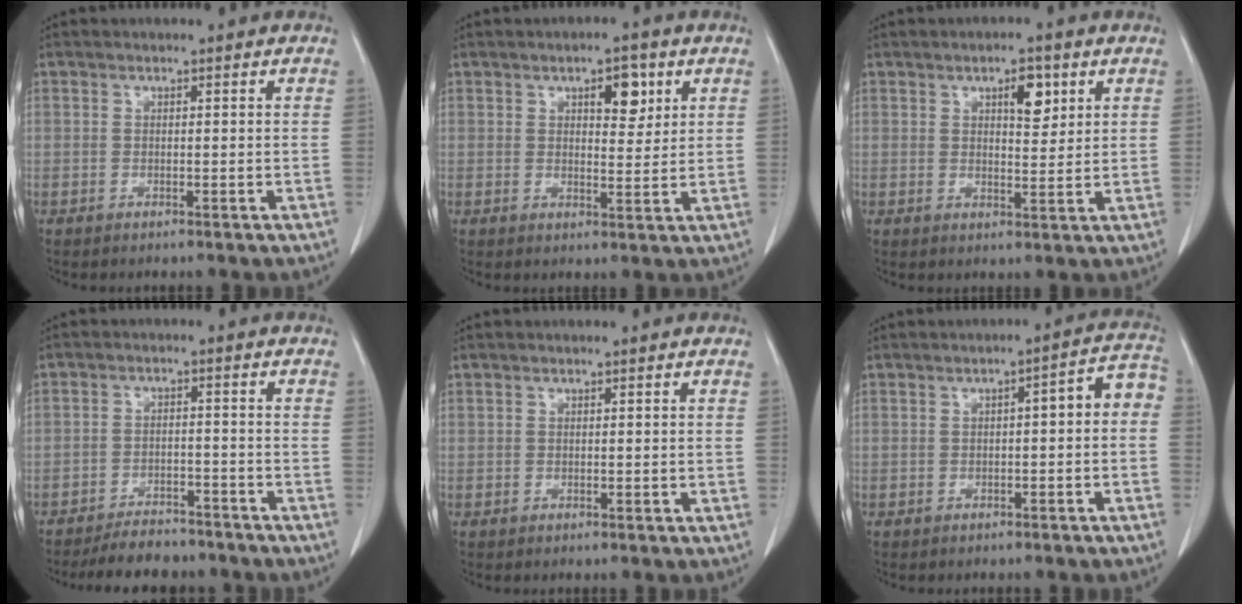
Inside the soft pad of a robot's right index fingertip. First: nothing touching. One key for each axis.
{"total": 4.9, "fx": 2.3, "fy": 2.1, "fz": 3.8, "tx": -0.053, "ty": 0.000, "tz": 0.034}
{"total": 4.6, "fx": 2.2, "fy": 1.7, "fz": 3.6, "tx": -0.056, "ty": -0.001, "tz": 0.035}
{"total": 7.0, "fx": -6.4, "fy": 2.5, "fz": 1.7, "tx": -0.023, "ty": -0.004, "tz": -0.096}
{"total": 0.0}
{"total": 5.1, "fx": -0.4, "fy": 1.3, "fz": 4.9, "tx": -0.057, "ty": 0.031, "tz": -0.010}